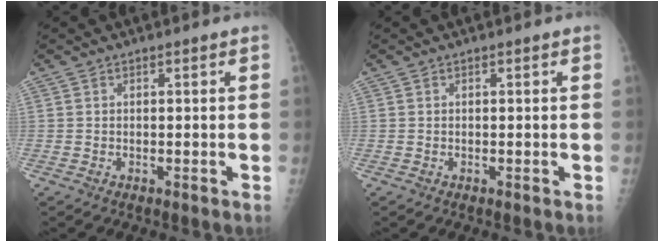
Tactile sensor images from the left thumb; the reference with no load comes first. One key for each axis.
{"total": 0.0}